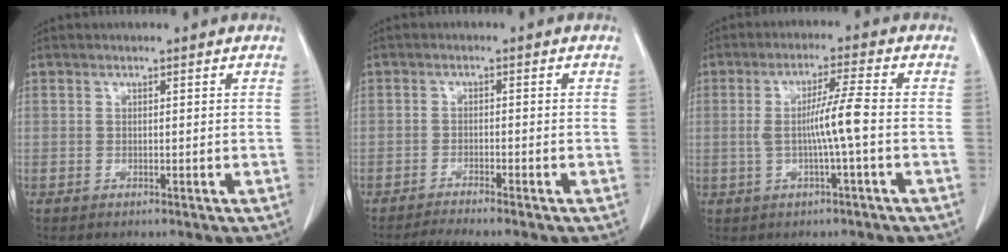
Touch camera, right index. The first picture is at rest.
{"total": 4.5, "force": [-4.0, -0.7, 2.0], "torque": [-0.027, -0.010, -0.066]}
{"total": 6.0, "force": [-0.7, -0.8, 5.9], "torque": [-0.108, 0.008, -0.010]}